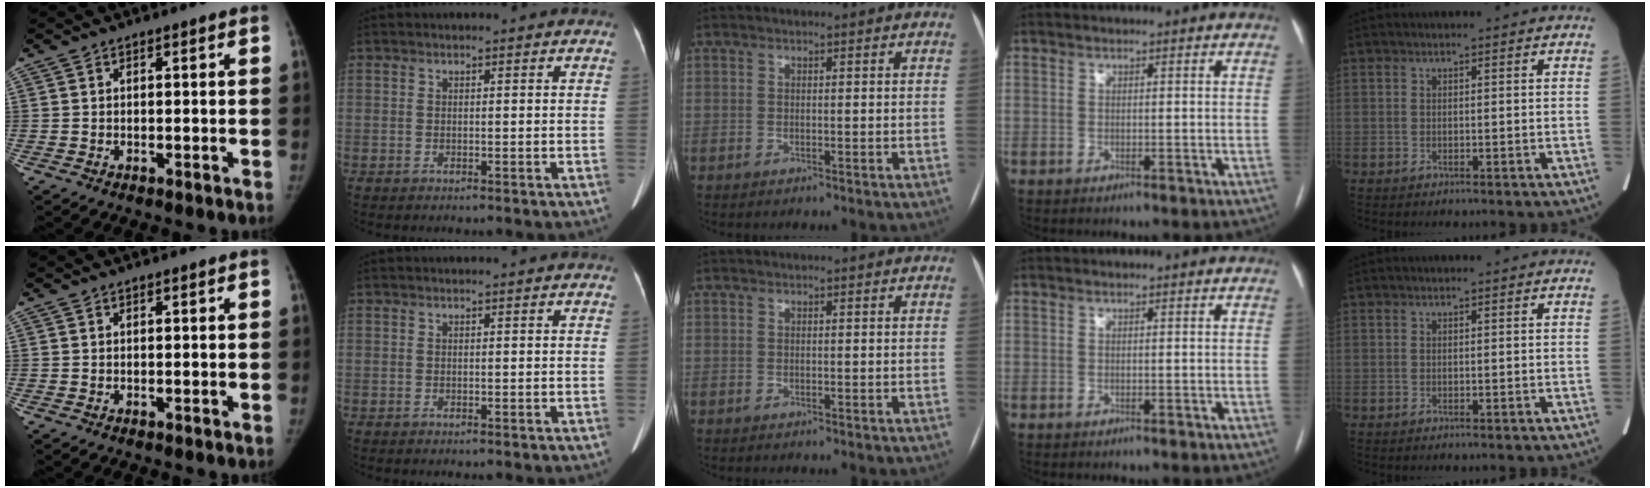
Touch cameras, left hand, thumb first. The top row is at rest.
{}